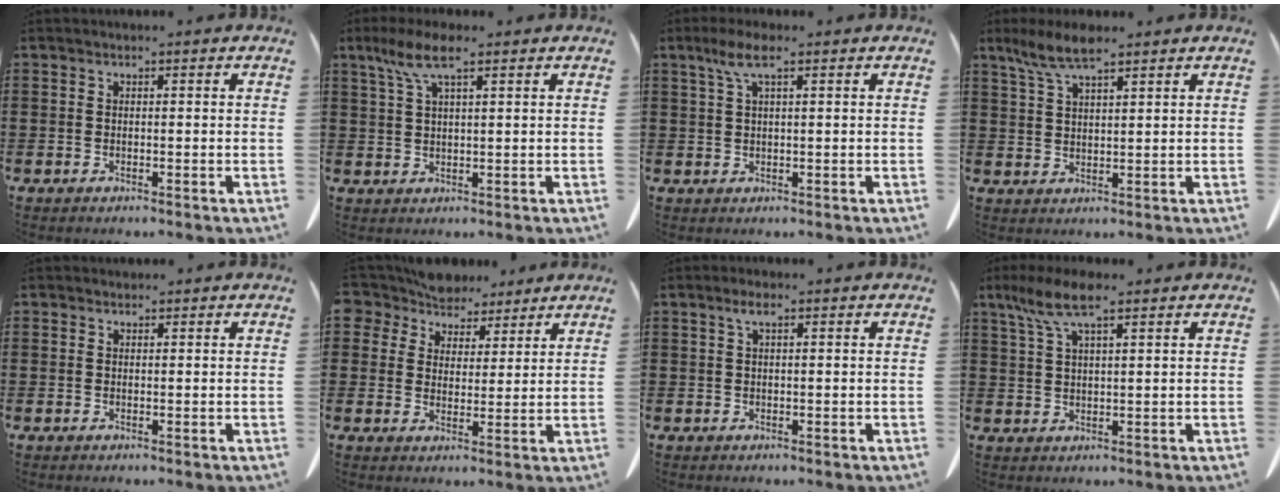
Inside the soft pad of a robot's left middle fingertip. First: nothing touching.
{"total": 6.0, "force": [3.4, 1.4, 4.8], "torque": [-0.100, 0.006, 0.058]}
{"total": 4.0, "force": [1.9, 0.9, 3.4], "torque": [-0.073, 0.005, 0.033]}
{"total": 6.0, "force": [4.0, 1.4, 4.2], "torque": [-0.091, 0.002, 0.071]}
{"total": 0.7, "force": [0.6, 0.5, 0.0], "torque": [-0.002, 0.003, 0.011]}
{"total": 6.2, "force": [5.4, 3.0, 0.5], "torque": [-0.043, -0.018, 0.099]}
{"total": 1.8, "force": [0.7, 0.4, 1.6], "torque": [-0.033, 0.005, 0.011]}
{"total": 7.0, "force": [4.0, 1.7, 5.4], "torque": [-0.121, -0.001, 0.068]}